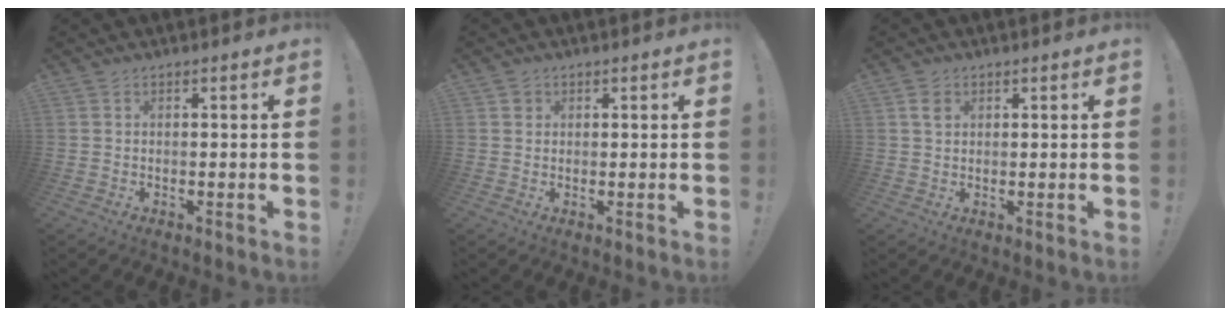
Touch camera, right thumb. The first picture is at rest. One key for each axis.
{"total": 1.3, "fx": 0.6, "fy": 1.2, "fz": 0.2, "tx": -0.001, "ty": 0.001, "tz": 0.010}
{"total": 2.7, "fx": 1.2, "fy": 1.9, "fz": 1.5, "tx": -0.012, "ty": -0.004, "tz": 0.020}